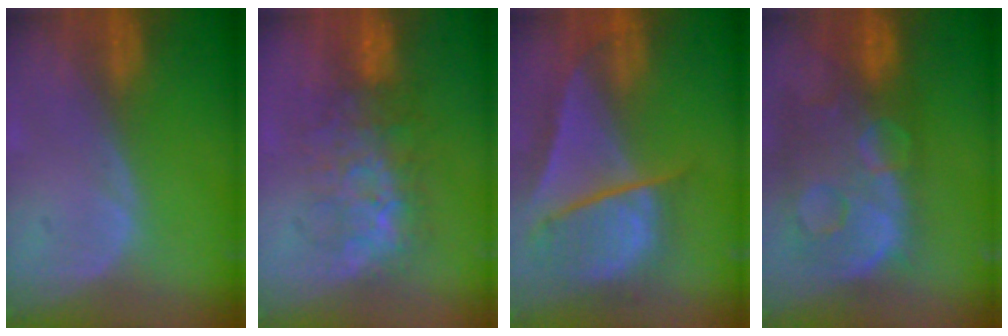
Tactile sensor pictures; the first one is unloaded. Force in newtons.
{"total": 8.0, "press": 7.8, "slide": 1.9}
{"total": 9.5, "press": 8.2, "slide": 4.8}
{"total": 13.7, "press": 11.1, "slide": 8.0}